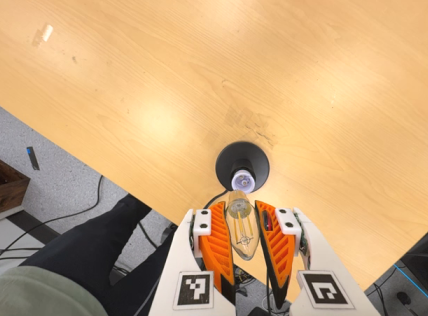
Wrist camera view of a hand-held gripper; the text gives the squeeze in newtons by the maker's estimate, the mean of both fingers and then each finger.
{"total": 20.3, "left": 22.3, "right": 18.2}